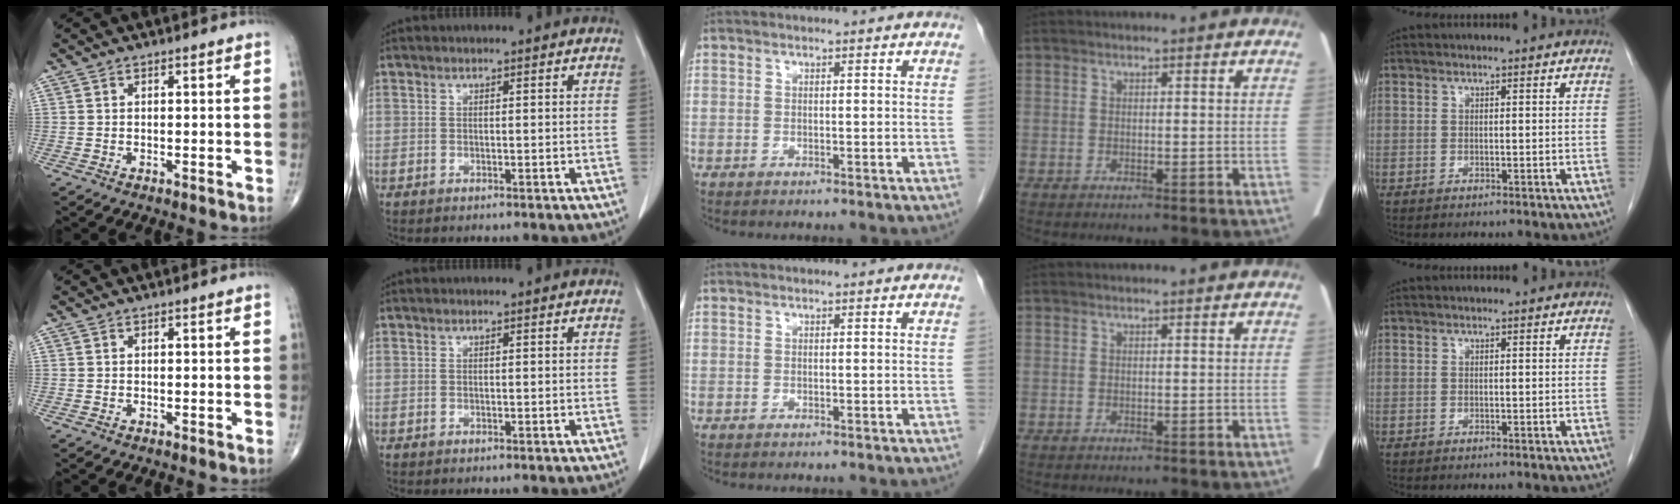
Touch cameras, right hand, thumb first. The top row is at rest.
{}